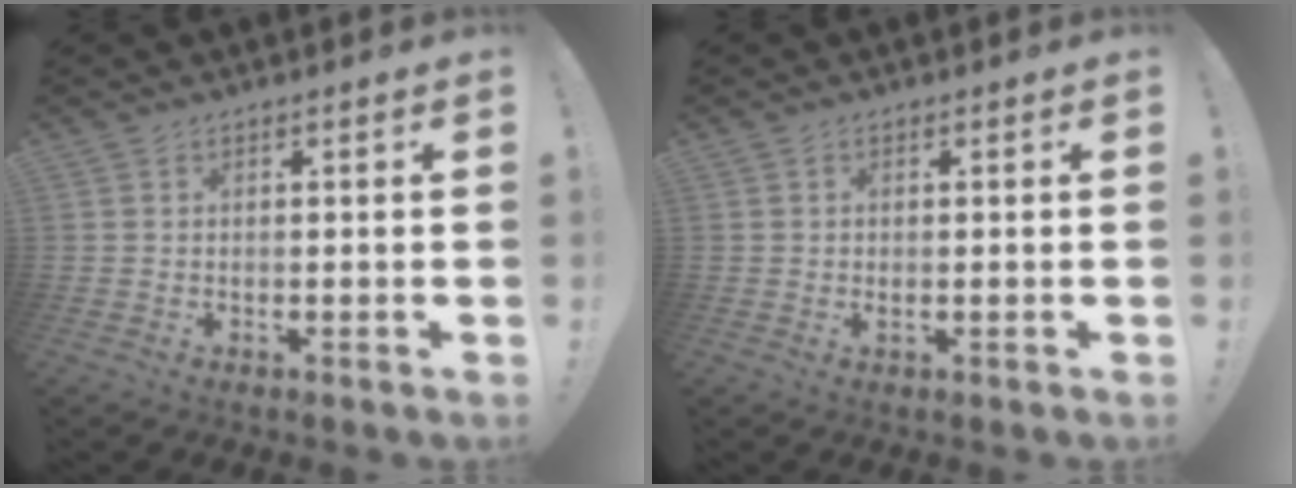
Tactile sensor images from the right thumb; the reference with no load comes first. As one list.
[{"total": 0.6, "force": [0.2, 0.1, 0.5], "torque": [-0.010, 0.000, 0.003]}]